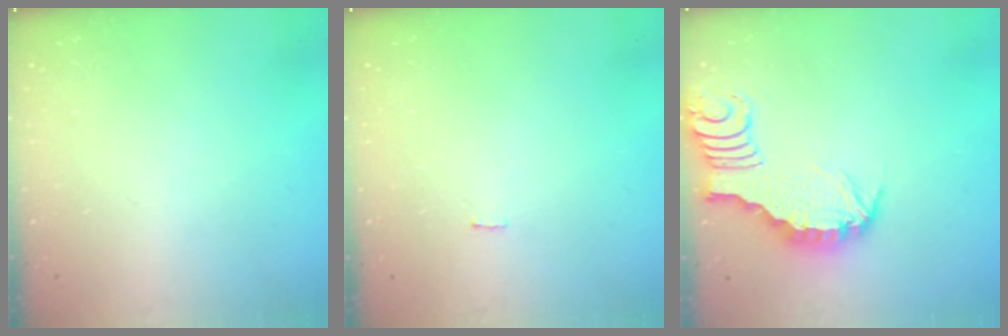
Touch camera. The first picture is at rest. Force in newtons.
{"total": 1.4, "press": 1.3, "slide": 0.1}
{"total": 3.4, "press": 3.3, "slide": 0.4}